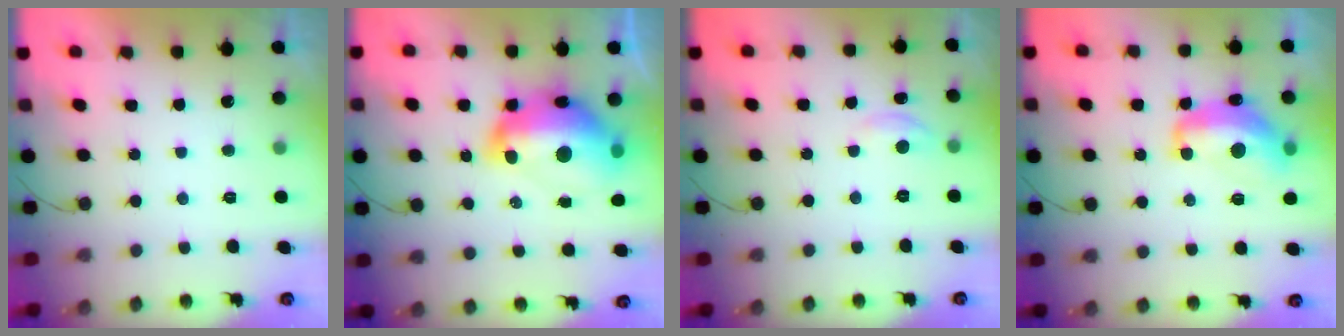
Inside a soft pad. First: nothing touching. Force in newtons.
{"total": 20.2, "press": 20.1, "slide": 2.3}
{"total": 2.9, "press": 2.9, "slide": 0.3}
{"total": 13.7, "press": 13.7, "slide": 0.8}